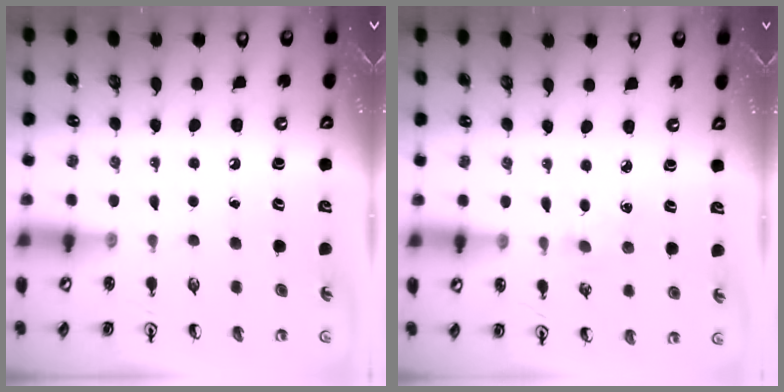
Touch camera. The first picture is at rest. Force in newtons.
{"total": 2.9, "press": 2.9, "slide": 0.4}